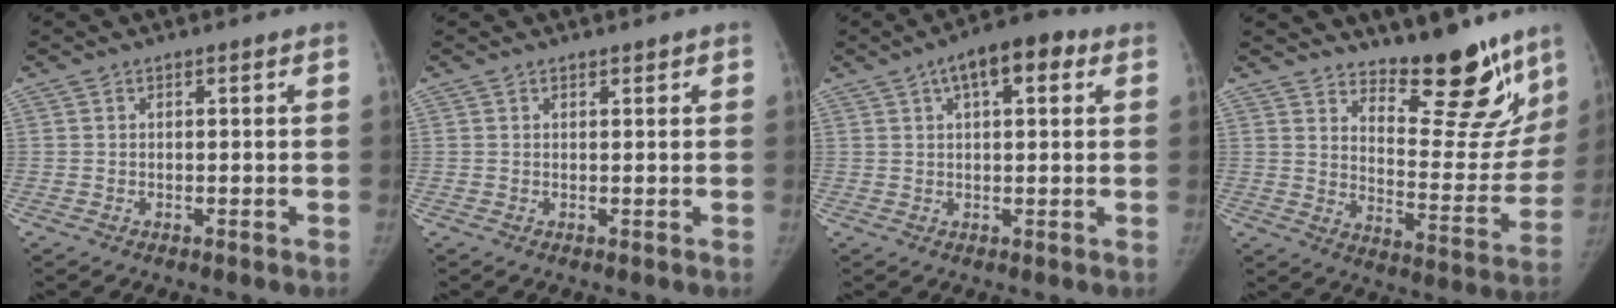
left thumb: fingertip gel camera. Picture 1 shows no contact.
{"total": 1.0, "force": [0.7, 0.5, 0.5], "torque": [-0.001, -0.002, 0.008]}
{"total": 9.2, "force": [4.0, 3.9, 7.3], "torque": [-0.094, 0.013, 0.054]}
{"total": 17.7, "force": [13.9, 5.9, 9.4], "torque": [-0.075, -0.124, 0.198]}